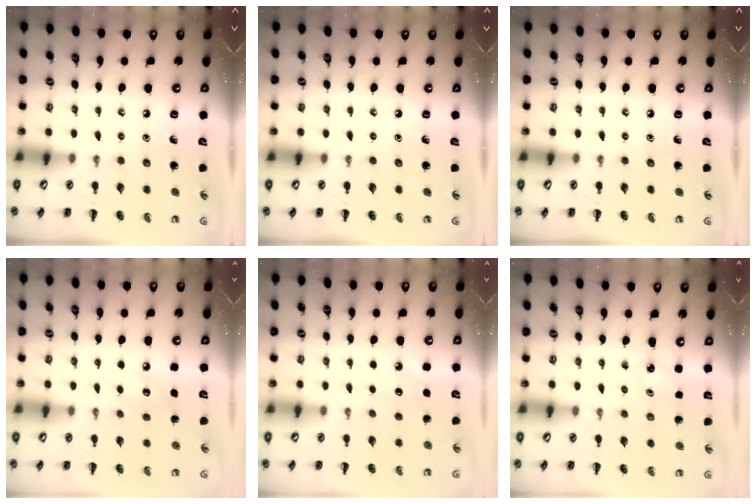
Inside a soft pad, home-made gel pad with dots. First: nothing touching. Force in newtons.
{"total": 0.0}
{"total": 0.0}
{"total": 6.9, "press": 6.6, "slide": 2.0}
{"total": 5.6, "press": 5.5, "slide": 1.4}
{"total": 2.3, "press": 2.2, "slide": 0.7}